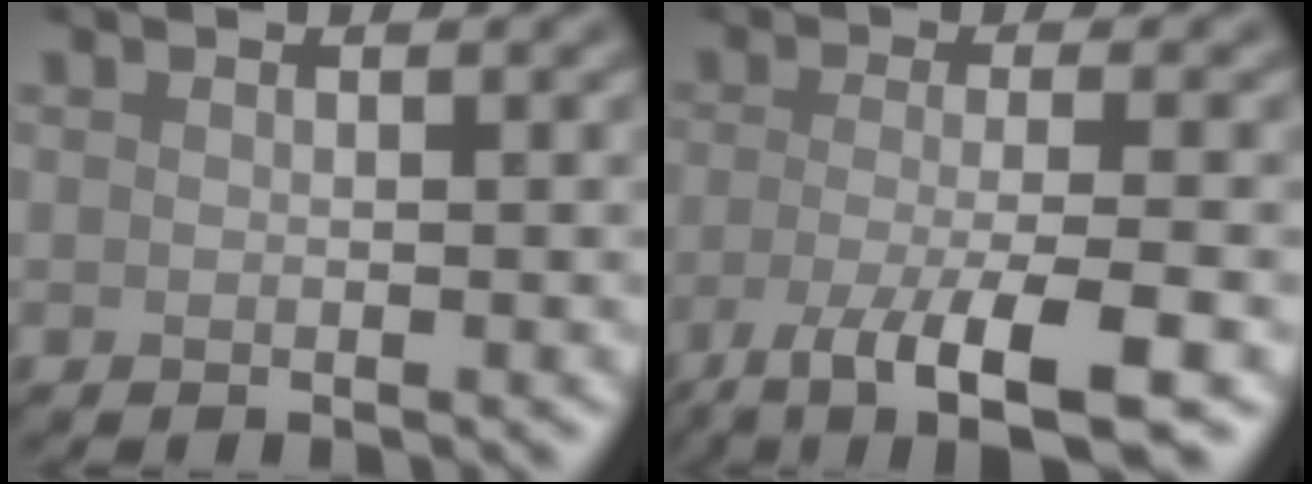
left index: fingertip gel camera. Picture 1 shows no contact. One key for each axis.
{"total": 7.4, "fx": -3.6, "fy": 1.7, "fz": 6.2, "tx": -0.098, "ty": -0.013, "tz": -0.069}